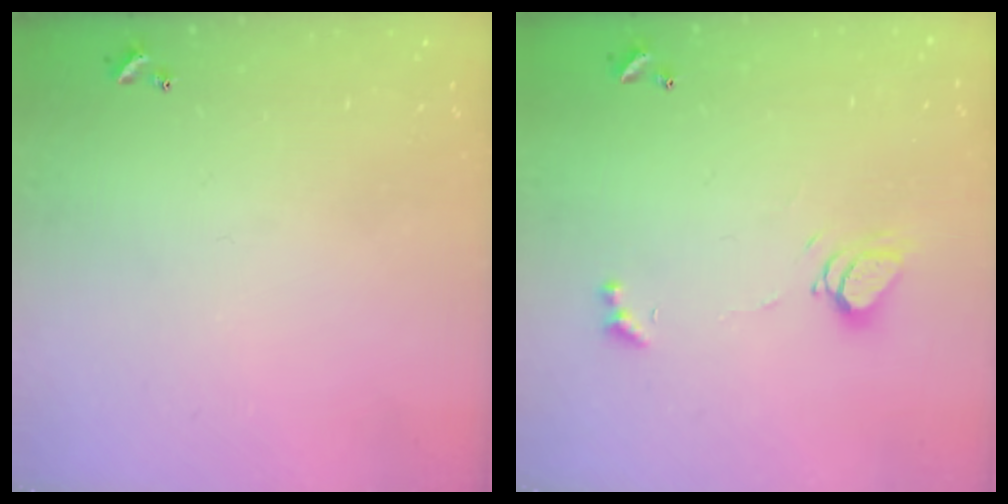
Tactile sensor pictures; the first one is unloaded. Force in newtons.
{"total": 5.5, "press": 5.4, "slide": 0.8}